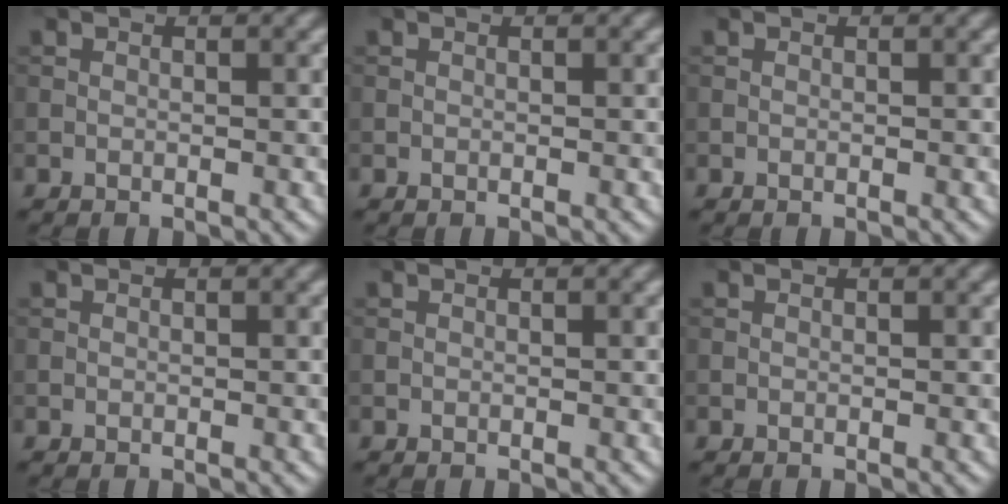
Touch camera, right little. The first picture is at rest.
{"total": 0.0}
{"total": 0.0}
{"total": 0.0}
{"total": 0.0}
{"total": 0.0}